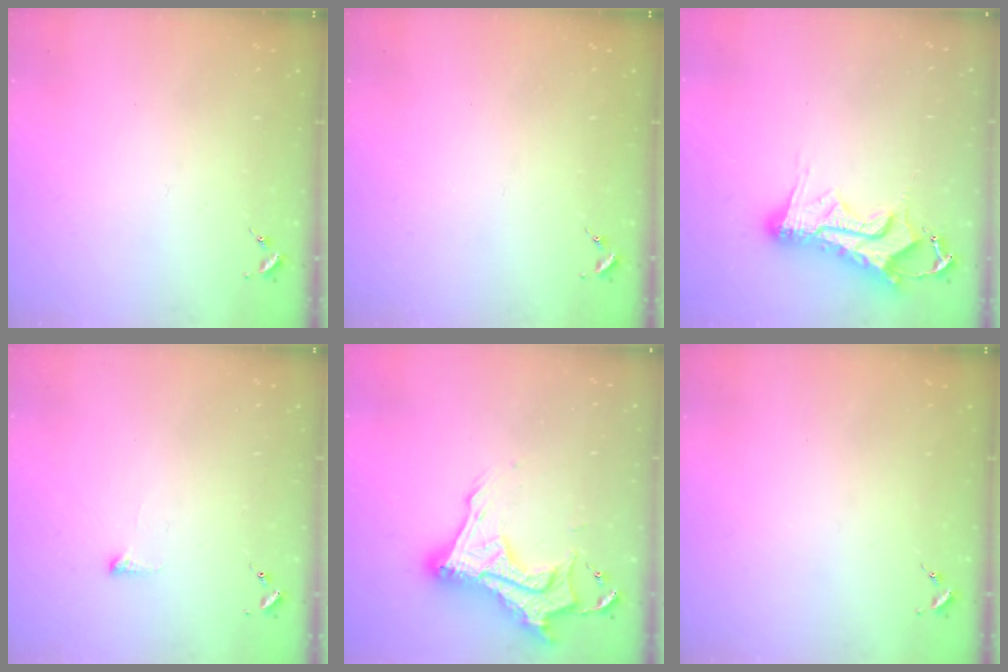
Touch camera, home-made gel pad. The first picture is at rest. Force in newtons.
{"total": 0.0}
{"total": 13.8, "press": 13.8, "slide": 1.2}
{"total": 4.2, "press": 4.1, "slide": 1.0}
{"total": 16.8, "press": 16.7, "slide": 1.5}
{"total": 0.0}